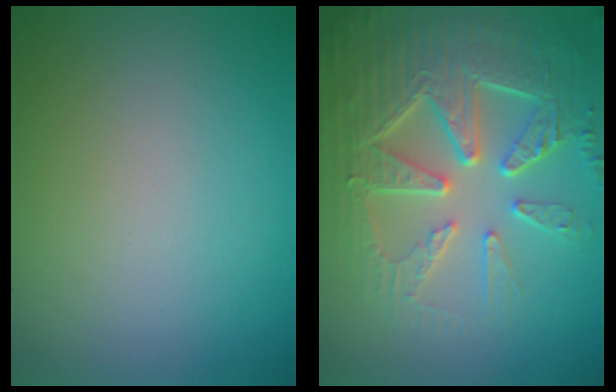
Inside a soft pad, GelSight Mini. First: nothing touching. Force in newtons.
{"total": 9.0, "press": 6.5, "slide": 6.3}